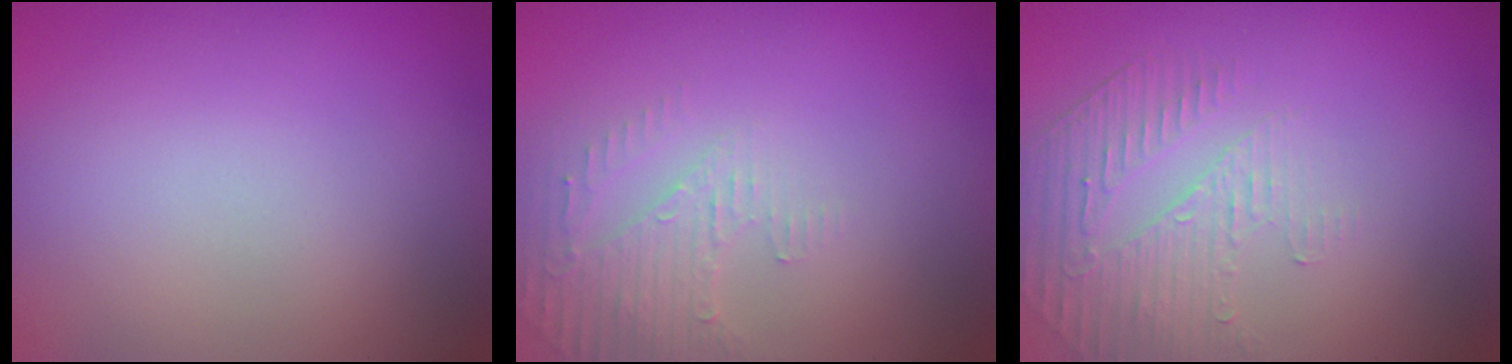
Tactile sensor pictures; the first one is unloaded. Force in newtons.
{"total": 2.6, "press": 2.5, "slide": 0.7}
{"total": 1.9, "press": 1.3, "slide": 1.3}